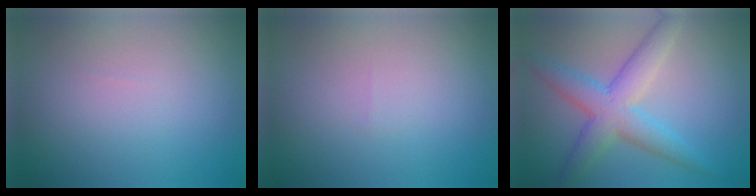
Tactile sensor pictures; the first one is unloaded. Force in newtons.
{"total": 0.0}
{"total": 5.6, "press": 5.6, "slide": 0.2}